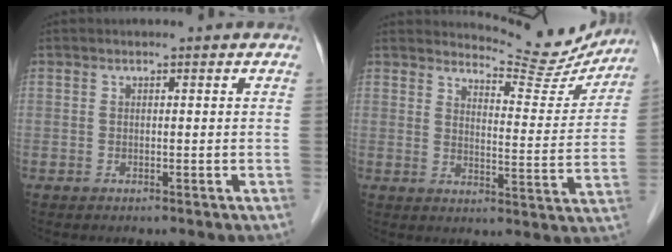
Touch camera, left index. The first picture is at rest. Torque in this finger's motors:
{"motor_torque": [-0.01, -0.25, -0.16, -0.01]}